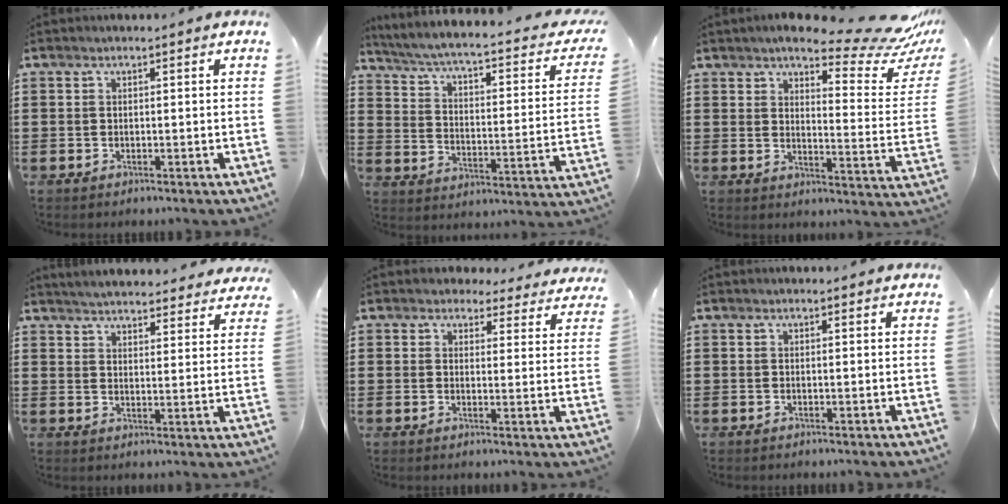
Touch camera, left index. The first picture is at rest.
{"total": 3.5, "force": [2.2, -0.2, 2.7], "torque": [-0.066, -0.035, 0.025]}
{"total": 10.7, "force": [8.7, 1.9, 5.9], "torque": [-0.100, -0.056, 0.142]}
{"total": 4.2, "force": [4.2, -0.2, 0.5], "torque": [-0.029, -0.026, 0.073]}
{"total": 3.4, "force": [3.2, 1.0, 0.4], "torque": [-0.015, -0.011, 0.057]}
{"total": 0.7, "force": [0.6, 0.0, 0.4], "torque": [-0.009, 0.000, 0.012]}